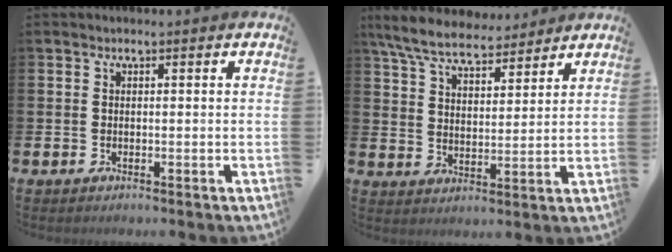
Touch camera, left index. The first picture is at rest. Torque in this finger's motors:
{"motor_torque": [1.11, -1.03, 0.35, 0.21]}